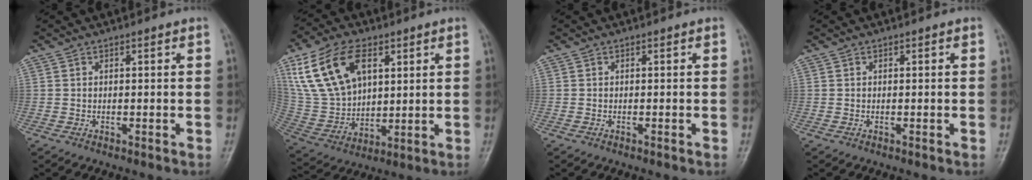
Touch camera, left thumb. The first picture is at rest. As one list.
[{"total": 17.2, "force": [7.3, 10.7, 11.3], "torque": [-0.194, -0.016, 0.150]}, {"total": 0.0}, {"total": 0.0}]